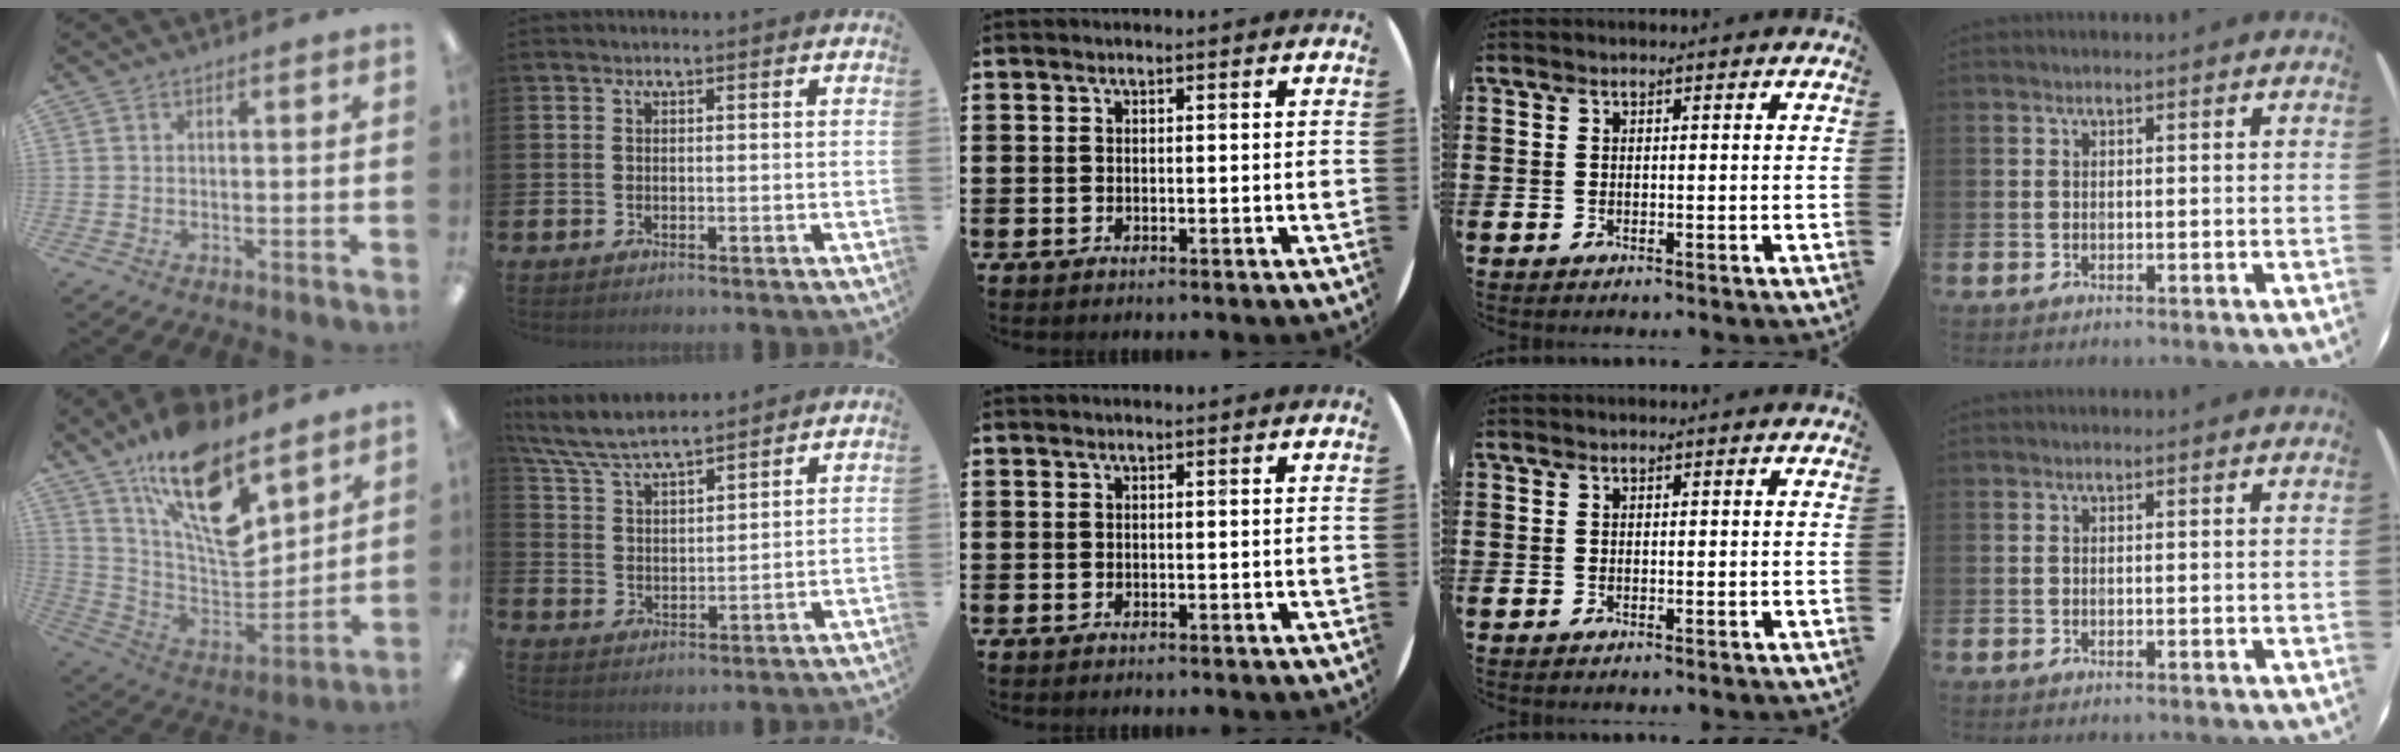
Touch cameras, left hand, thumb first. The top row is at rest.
{"thumb": {"total": 20.1, "force": [12.4, 8.4, 13.4], "torque": [-0.232, -0.081, 0.217]}, "index": {"total": 7.4, "force": [6.9, 1.1, 2.2], "torque": [-0.071, -0.033, 0.125]}}